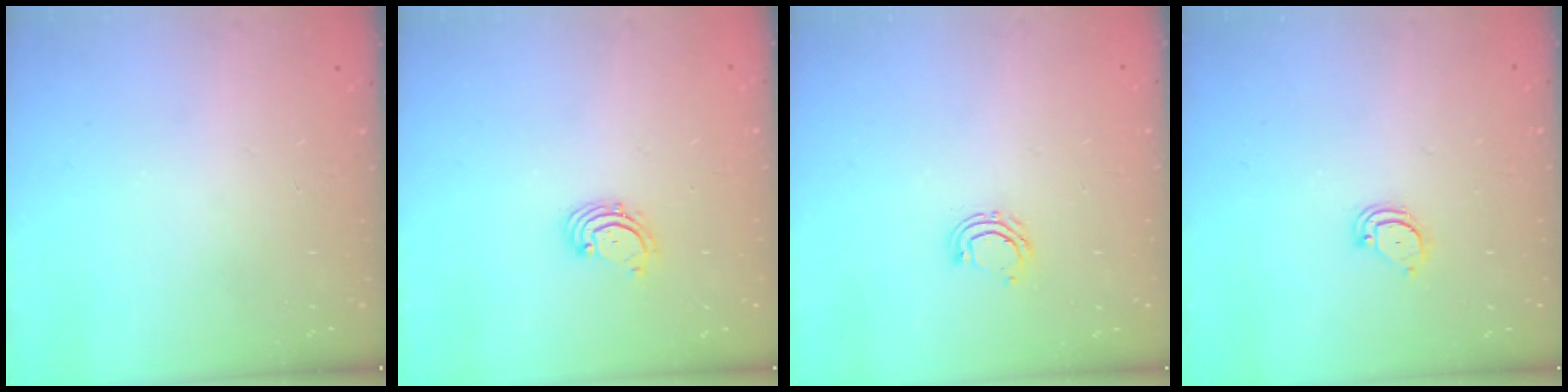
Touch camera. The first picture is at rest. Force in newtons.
{"total": 1.8, "press": 1.7, "slide": 0.6}
{"total": 5.6, "press": 5.4, "slide": 1.4}
{"total": 2.4, "press": 2.4, "slide": 0.2}